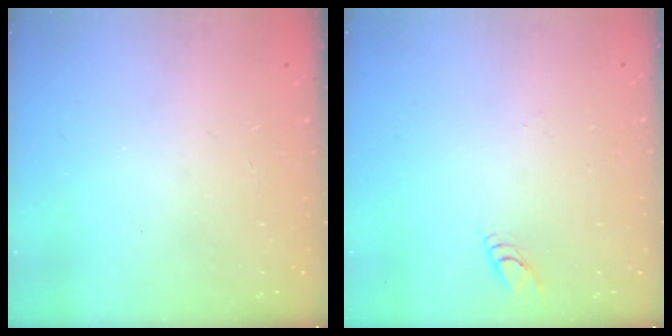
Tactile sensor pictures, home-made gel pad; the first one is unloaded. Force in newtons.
{"total": 2.8, "press": 2.8, "slide": 0.2}